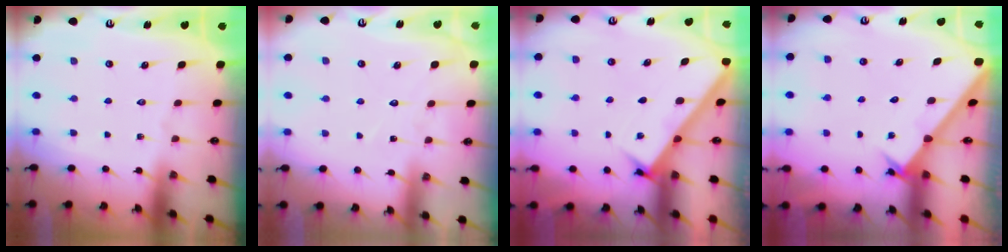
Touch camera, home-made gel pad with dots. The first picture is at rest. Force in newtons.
{"total": 5.3, "press": 5.2, "slide": 0.6}
{"total": 3.0, "press": 3.0, "slide": 0.2}
{"total": 2.1, "press": 2.1, "slide": 0.2}